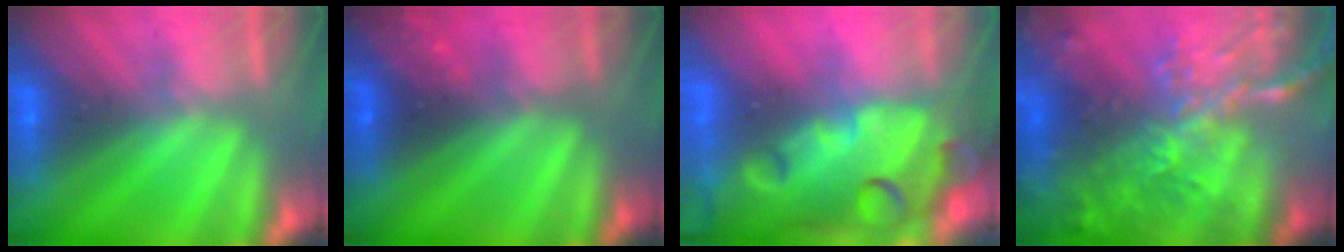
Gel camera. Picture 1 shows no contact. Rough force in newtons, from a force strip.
{"total": 2.4}
{"total": 5.9}
{"total": 9.4}